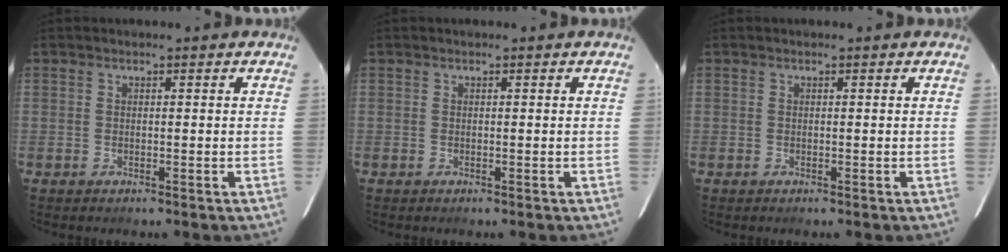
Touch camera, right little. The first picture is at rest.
{"total": 0.0}
{"total": 0.0}